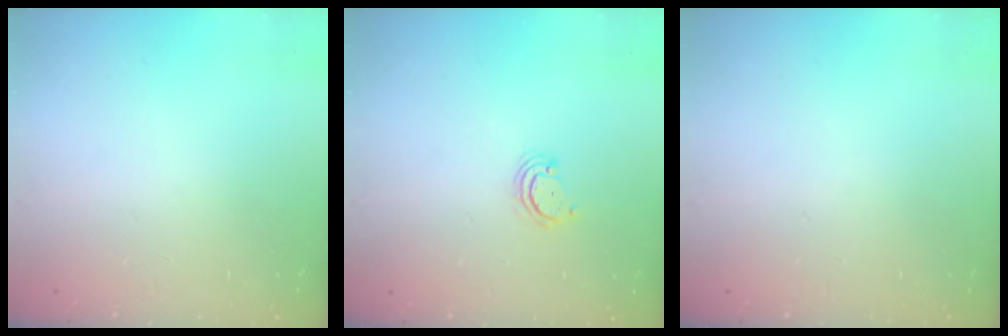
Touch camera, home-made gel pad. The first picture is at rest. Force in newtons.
{"total": 2.9, "press": 2.8, "slide": 0.4}
{"total": 0.0}